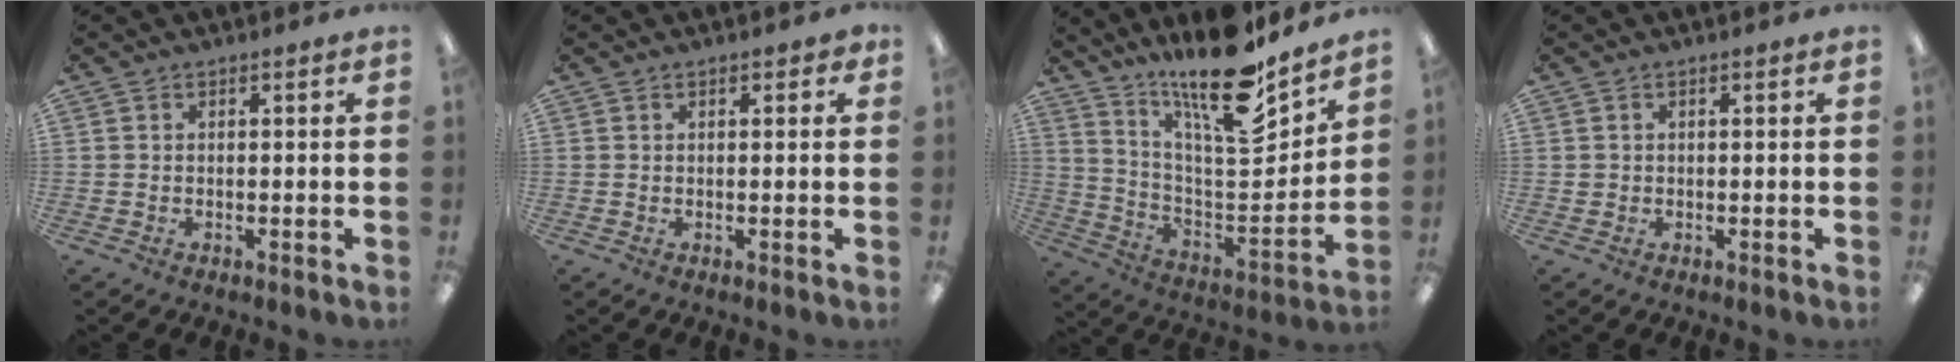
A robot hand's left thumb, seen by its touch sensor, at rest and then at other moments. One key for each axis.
{"total": 1.4, "fx": 0.8, "fy": 0.6, "fz": 0.9, "tx": -0.003, "ty": -0.004, "tz": 0.010}
{"total": 19.8, "fx": 15.8, "fy": 4.4, "fz": 11.1, "tx": -0.198, "ty": -0.123, "tz": 0.267}
{"total": 0.7, "fx": 0.1, "fy": 0.7, "fz": 0.1, "tx": -0.002, "ty": 0.005, "tz": 0.000}